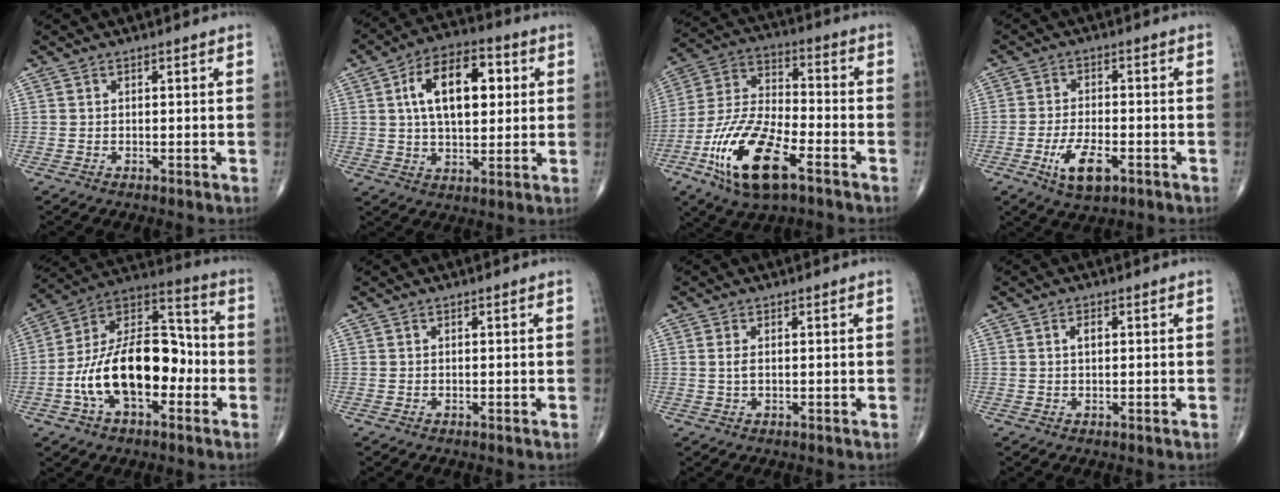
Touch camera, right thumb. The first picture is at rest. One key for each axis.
{"total": 15.5, "fx": 3.6, "fy": 8.4, "fz": 12.5, "tx": -0.183, "ty": 0.009, "tz": 0.055}
{"total": 18.5, "fx": -8.9, "fy": 7.4, "fz": 14.4, "tx": -0.291, "ty": 0.036, "tz": -0.164}
{"total": 7.6, "fx": -3.3, "fy": 3.3, "fz": 6.0, "tx": -0.109, "ty": 0.008, "tz": -0.054}
{"total": 20.9, "fx": -4.7, "fy": 11.6, "fz": 16.7, "tx": -0.267, "ty": 0.051, "tz": -0.085}
{"total": 0.0}
{"total": 1.6, "fx": 0.2, "fy": 0.7, "fz": 1.4, "tx": -0.031, "ty": 0.001, "tz": 0.006}
{"total": 1.7, "fx": 0.4, "fy": 0.8, "fz": 1.4, "tx": -0.023, "ty": 0.003, "tz": 0.006}